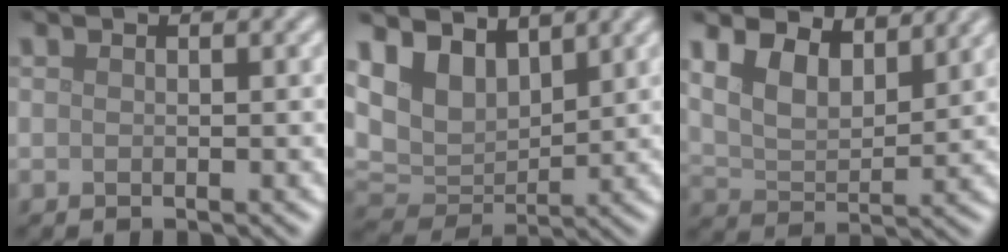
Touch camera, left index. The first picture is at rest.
{"total": 6.1, "force": [3.4, 4.0, 3.0], "torque": [-0.070, -0.003, 0.057]}
{"total": 6.0, "force": [3.8, 2.8, 3.6], "torque": [-0.080, 0.008, 0.054]}